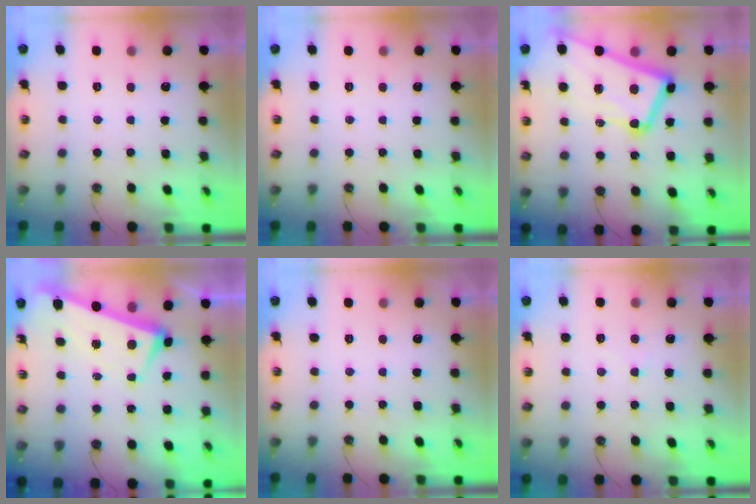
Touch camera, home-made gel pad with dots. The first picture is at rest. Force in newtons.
{"total": 0.0}
{"total": 15.7, "press": 15.6, "slide": 1.5}
{"total": 0.9, "press": 0.0, "slide": 0.9}
{"total": 0.0}
{"total": 4.5, "press": 4.5, "slide": 0.3}